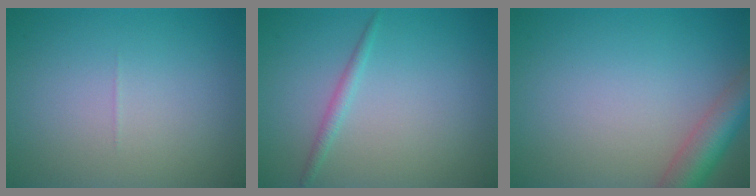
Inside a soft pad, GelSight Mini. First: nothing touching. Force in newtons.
{"total": 1.1, "press": 1.1, "slide": 0.0}
{"total": 4.6, "press": 4.6, "slide": 0.3}